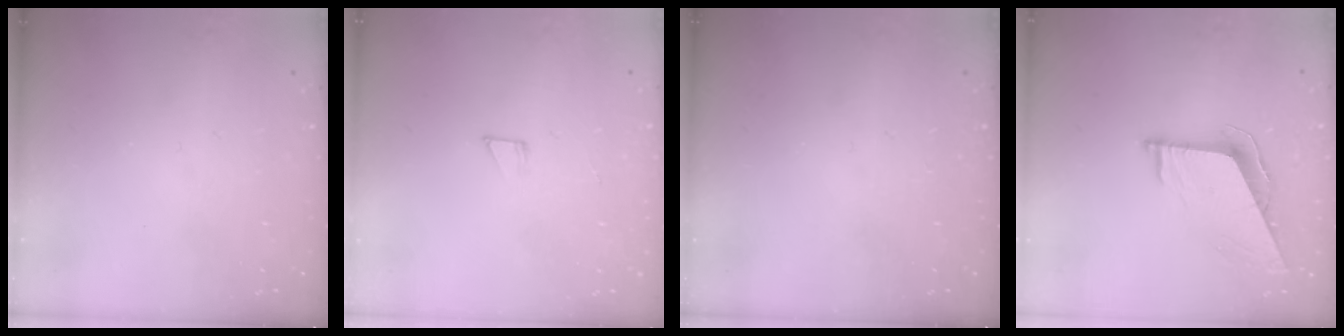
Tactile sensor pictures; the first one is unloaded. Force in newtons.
{"total": 2.6, "press": 2.6, "slide": 0.1}
{"total": 0.0}
{"total": 7.5, "press": 7.5, "slide": 0.1}